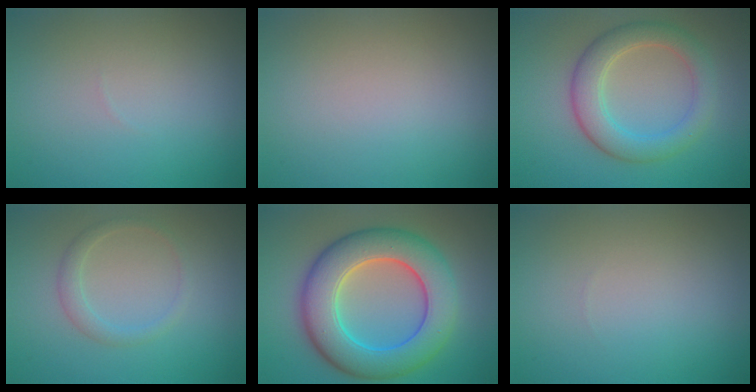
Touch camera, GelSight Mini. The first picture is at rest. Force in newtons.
{"total": 0.0}
{"total": 4.6, "press": 4.6, "slide": 0.3}
{"total": 1.6, "press": 1.6, "slide": 0.0}
{"total": 9.4, "press": 9.4, "slide": 0.5}
{"total": 0.0}